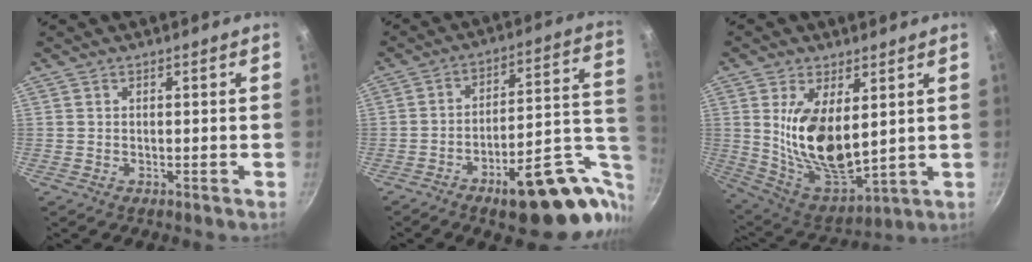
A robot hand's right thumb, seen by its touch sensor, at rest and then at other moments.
{"total": 23.4, "force": [-9.0, 9.3, 19.5], "torque": [-0.211, 0.039, -0.122]}
{"total": 15.9, "force": [3.3, 8.0, 13.3], "torque": [-0.230, -0.042, 0.079]}